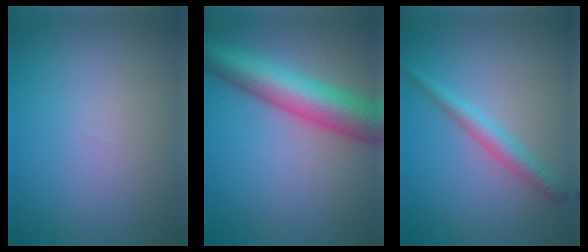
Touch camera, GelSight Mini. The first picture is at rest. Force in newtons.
{"total": 8.3, "press": 8.3, "slide": 0.3}
{"total": 2.4, "press": 2.4, "slide": 0.1}